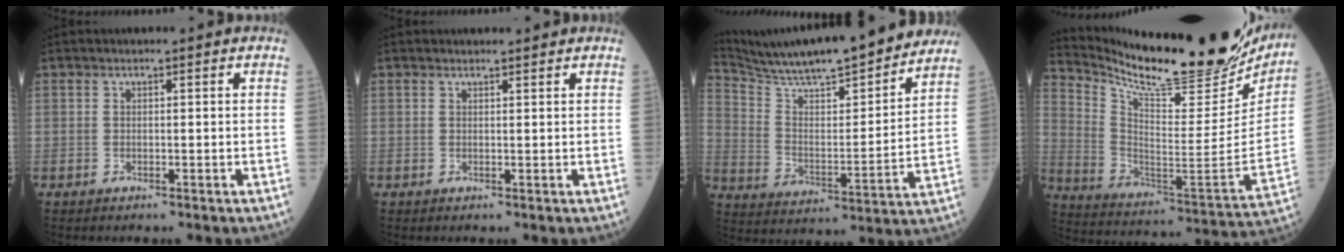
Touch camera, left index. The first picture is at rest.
{"total": 2.3, "force": [2.2, 0.1, 0.4], "torque": [-0.010, 0.009, 0.030]}
{"total": 23.8, "force": [21.4, 2.1, 10.1], "torque": [-0.177, -0.013, 0.323]}
{"total": 26.2, "force": [22.9, 5.1, 11.9], "torque": [-0.208, -0.068, 0.333]}